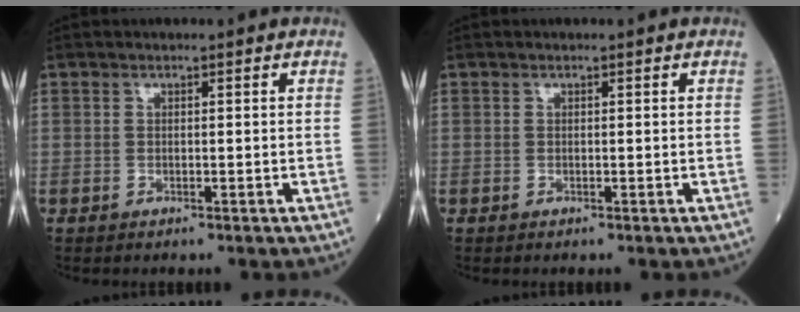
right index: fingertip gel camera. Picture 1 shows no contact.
{"total": 0.0}